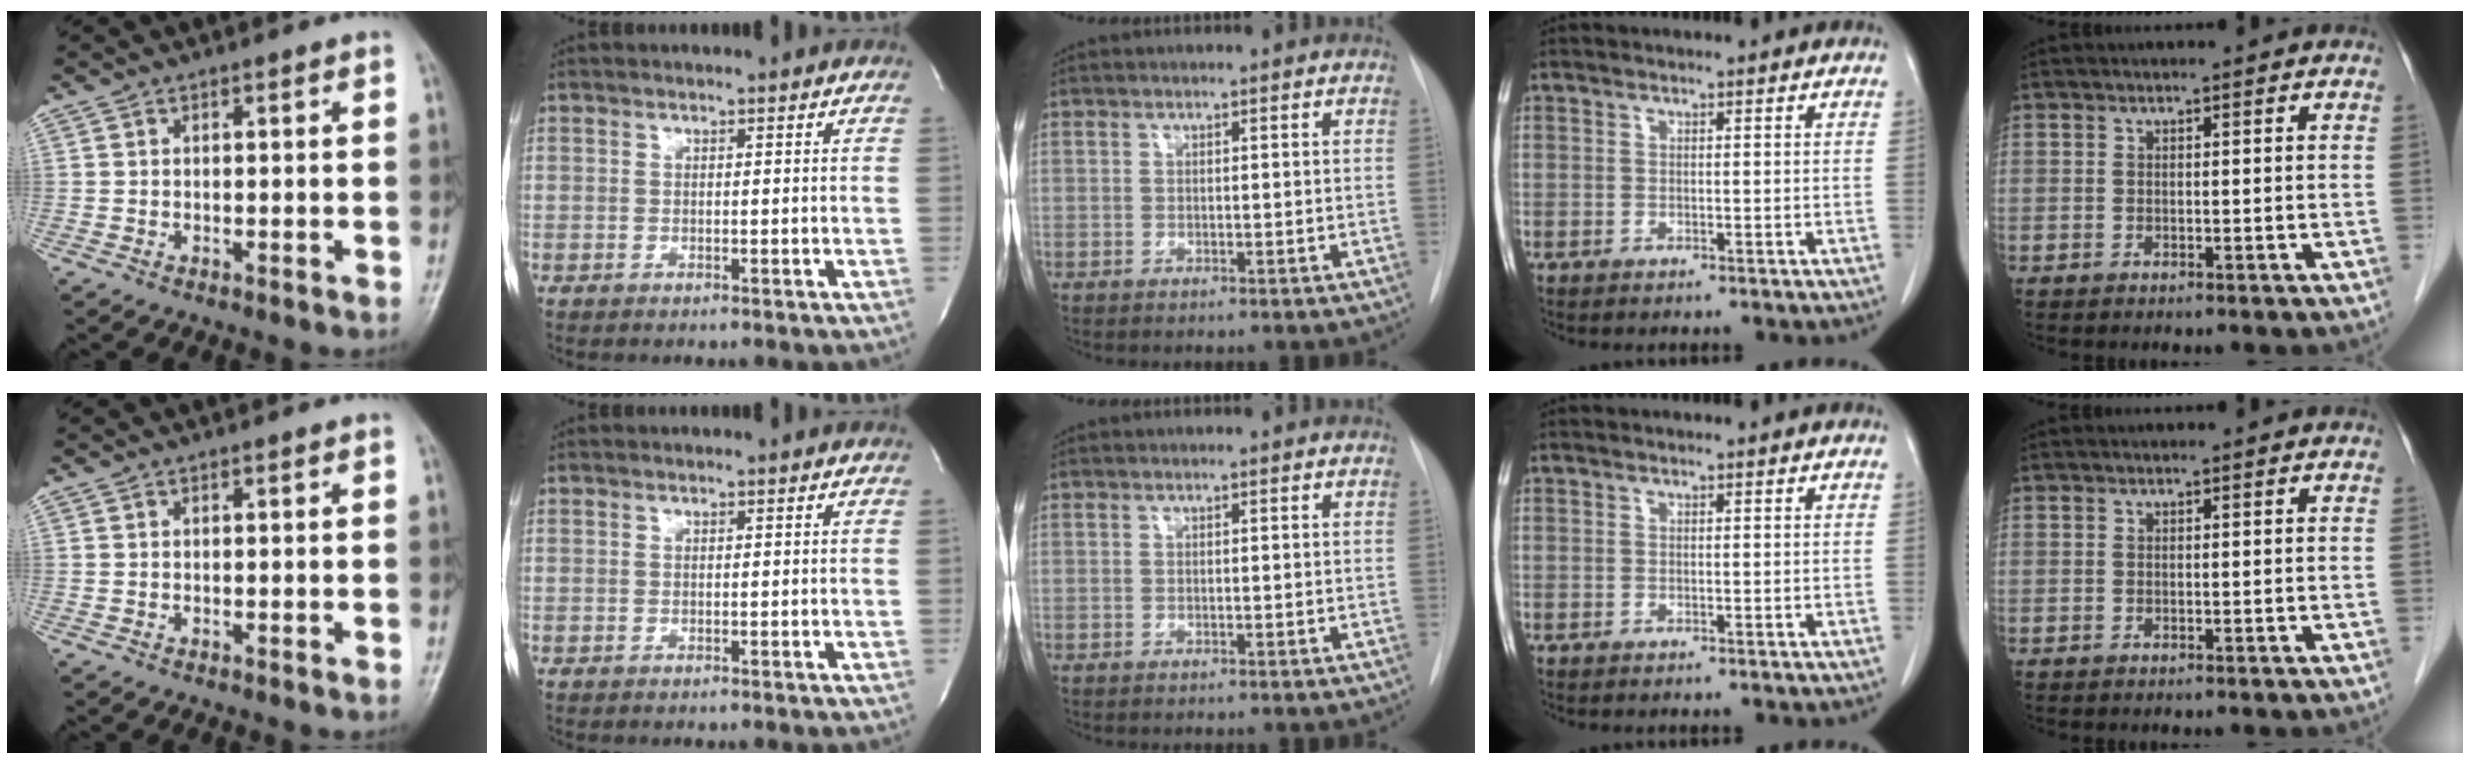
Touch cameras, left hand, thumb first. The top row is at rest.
{}